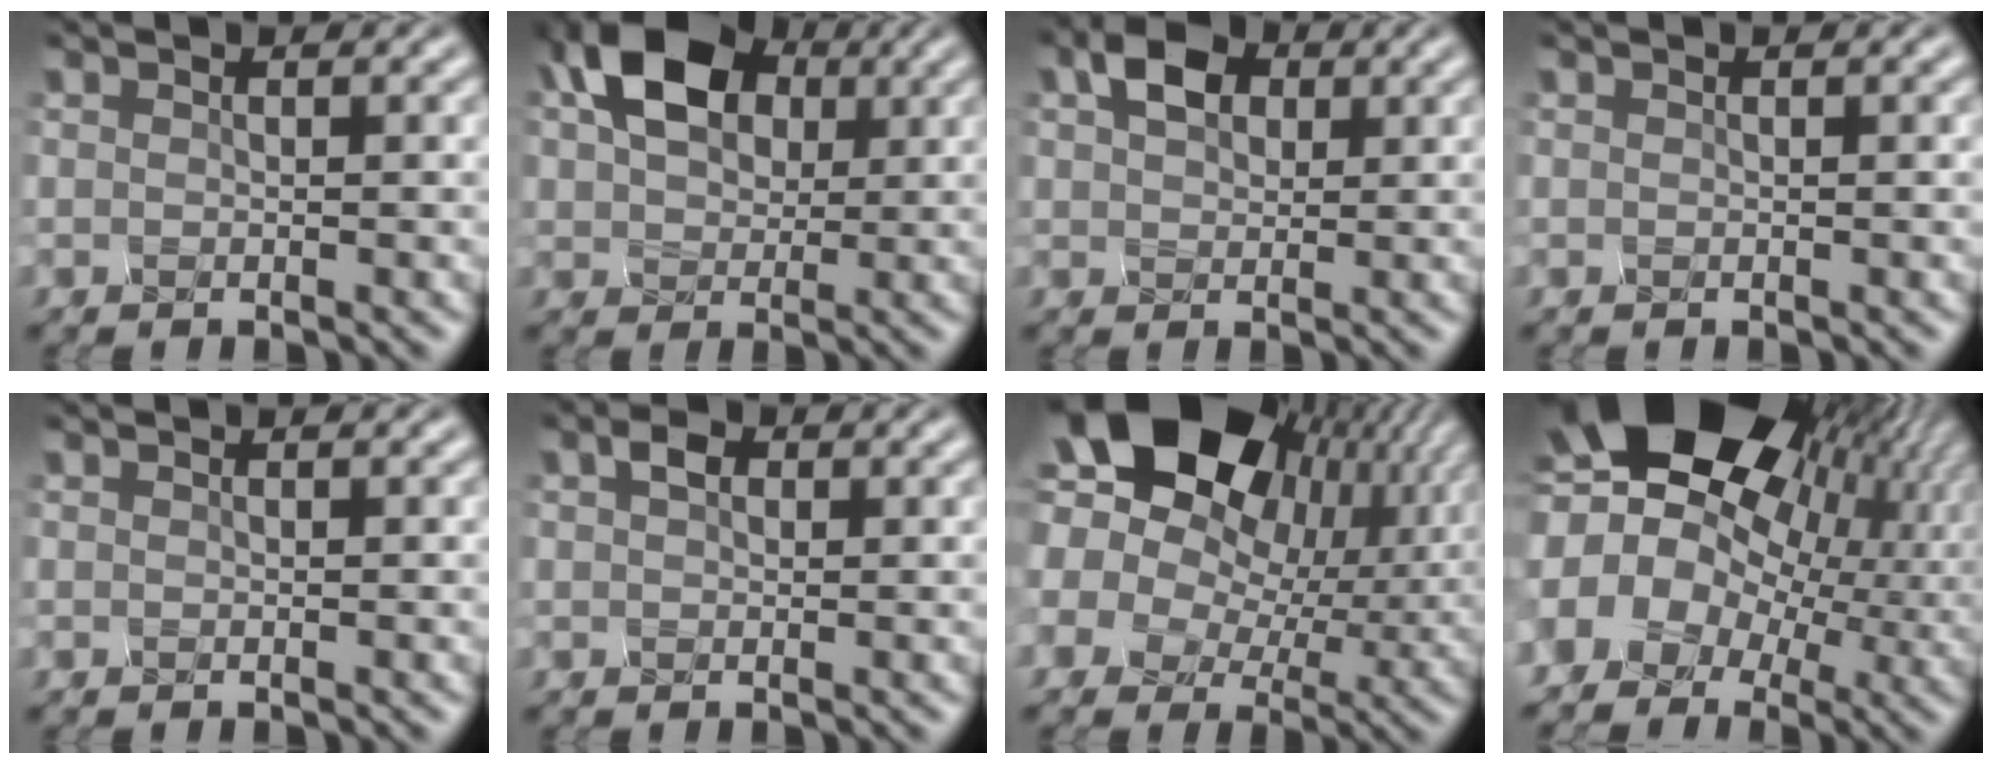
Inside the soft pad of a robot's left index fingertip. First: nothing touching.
{"total": 6.1, "force": [2.9, 4.2, 3.3], "torque": [-0.093, 0.015, 0.072]}
{"total": 1.4, "force": [1.1, 0.9, 0.1], "torque": [-0.023, 0.002, 0.047]}
{"total": 0.0}
{"total": 0.0}
{"total": 0.9, "force": [0.0, -0.6, -0.6], "torque": [-0.009, -0.003, 0.029]}
{"total": 16.0, "force": [5.4, 11.4, 10.0], "torque": [-0.213, 0.023, 0.118]}
{"total": 15.1, "force": [2.0, 11.1, 10.0], "torque": [-0.198, 0.012, 0.072]}